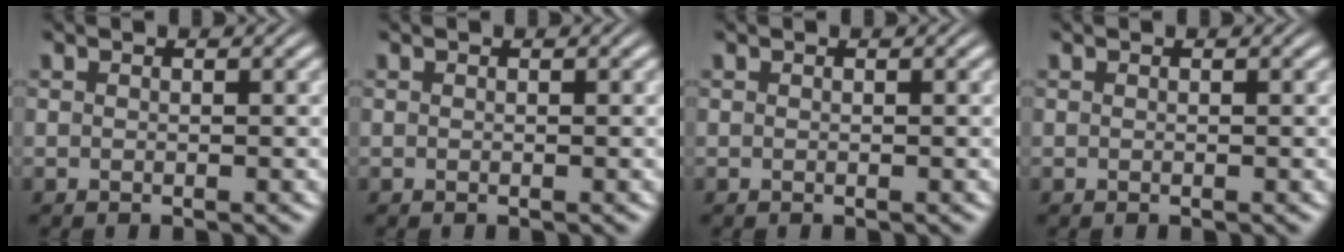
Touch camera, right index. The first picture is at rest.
{"total": 0.0}
{"total": 0.0}
{"total": 0.0}